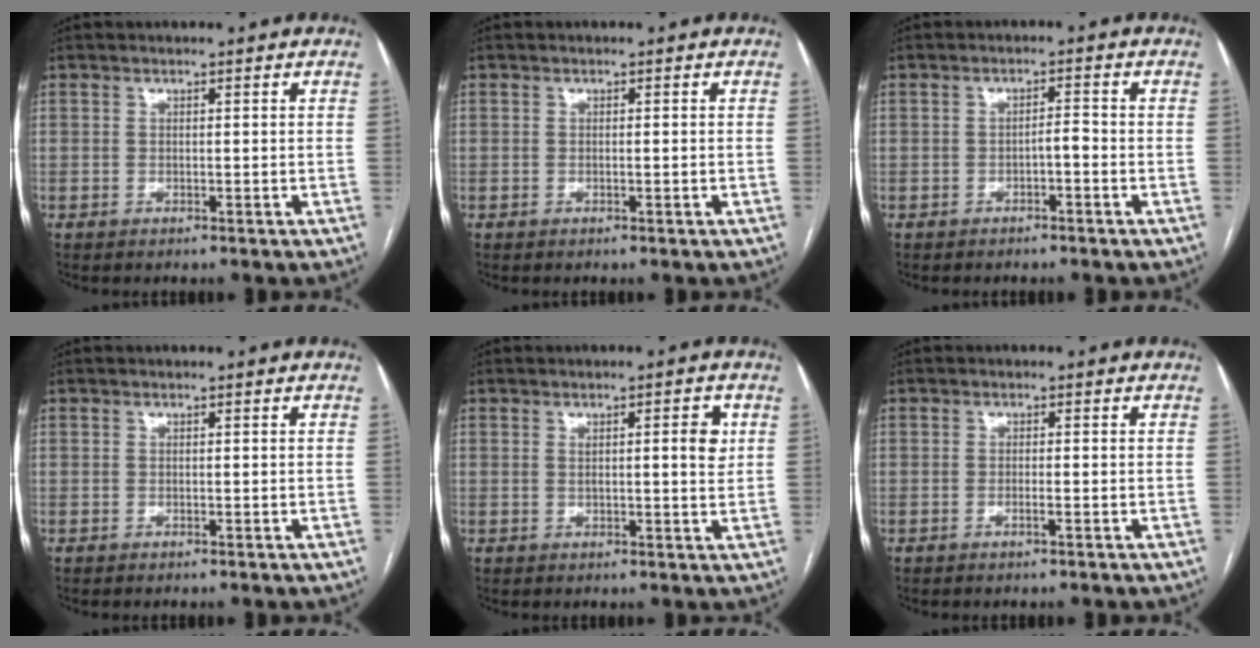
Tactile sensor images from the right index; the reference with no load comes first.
{"total": 0.6, "force": [-0.2, -0.1, 0.6], "torque": [-0.008, 0.000, -0.001]}
{"total": 1.9, "force": [-0.9, 0.4, 1.6], "torque": [-0.021, 0.004, -0.016]}
{"total": 0.0}
{"total": 4.2, "force": [1.2, 0.9, 3.9], "torque": [-0.057, -0.001, 0.015]}
{"total": 1.2, "force": [-0.5, -0.1, 1.0], "torque": [-0.021, -0.001, -0.009]}